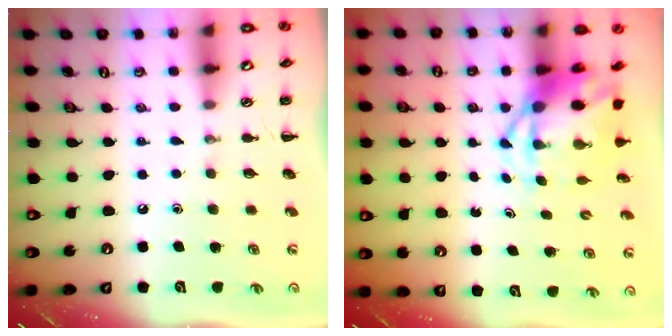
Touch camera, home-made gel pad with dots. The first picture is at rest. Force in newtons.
{"total": 7.2, "press": 6.9, "slide": 2.1}